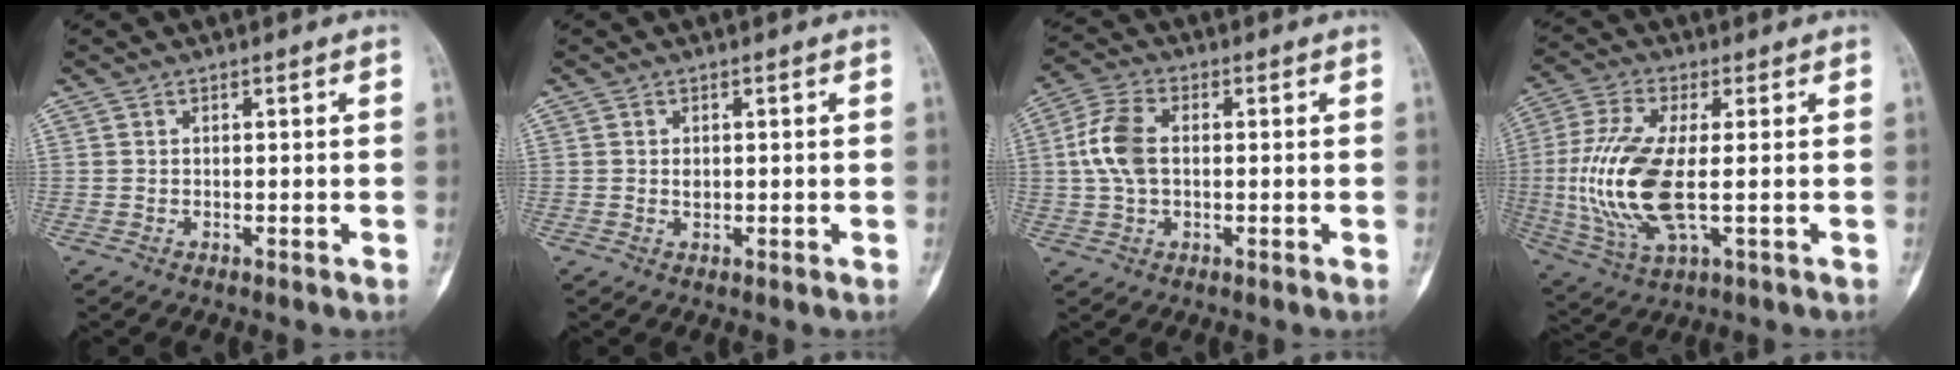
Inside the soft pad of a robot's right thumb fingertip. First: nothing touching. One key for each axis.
{"total": 1.0, "fx": 0.1, "fy": 0.7, "fz": 0.7, "tx": -0.005, "ty": 0.000, "tz": 0.003}
{"total": 8.3, "fx": 0.6, "fy": 5.0, "fz": 6.6, "tx": -0.144, "ty": 0.015, "tz": 0.008}
{"total": 15.7, "fx": -1.0, "fy": 5.9, "fz": 14.4, "tx": -0.327, "ty": -0.006, "tz": -0.015}